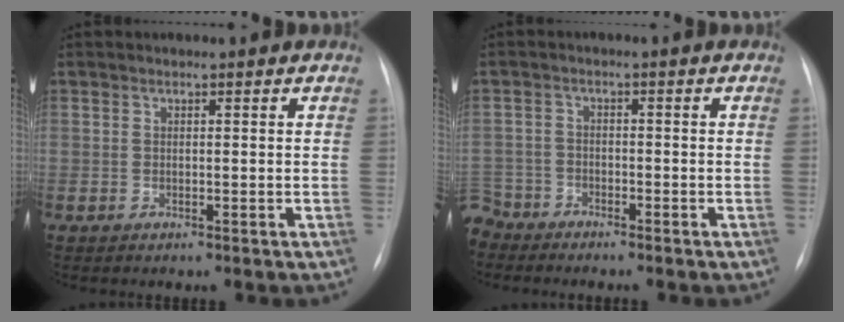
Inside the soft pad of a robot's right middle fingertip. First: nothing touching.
{"total": 5.0, "force": [-4.5, 2.0, -0.3], "torque": [0.016, -0.006, -0.091]}